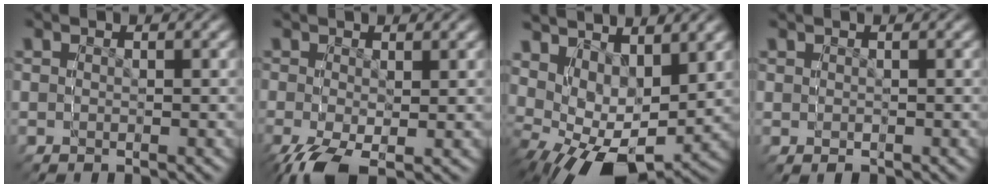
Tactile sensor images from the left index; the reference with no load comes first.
{"total": 0.9, "force": [-0.4, 0.7, -0.4], "torque": [0.012, -0.010, 0.001]}
{"total": 5.9, "force": [2.2, 4.5, 3.1], "torque": [-0.059, 0.015, 0.034]}
{"total": 1.2, "force": [0.4, 1.1, 0.3], "torque": [-0.005, -0.004, 0.010]}